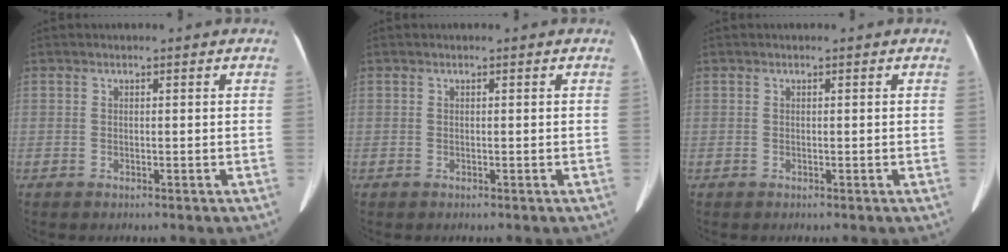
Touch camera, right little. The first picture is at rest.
{"total": 0.0}
{"total": 0.0}